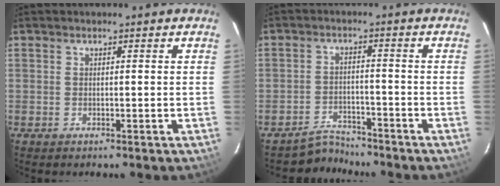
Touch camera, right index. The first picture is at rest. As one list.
[{"total": 4.4, "force": [-4.1, 1.5, -0.8], "torque": [0.001, 0.014, -0.068]}]